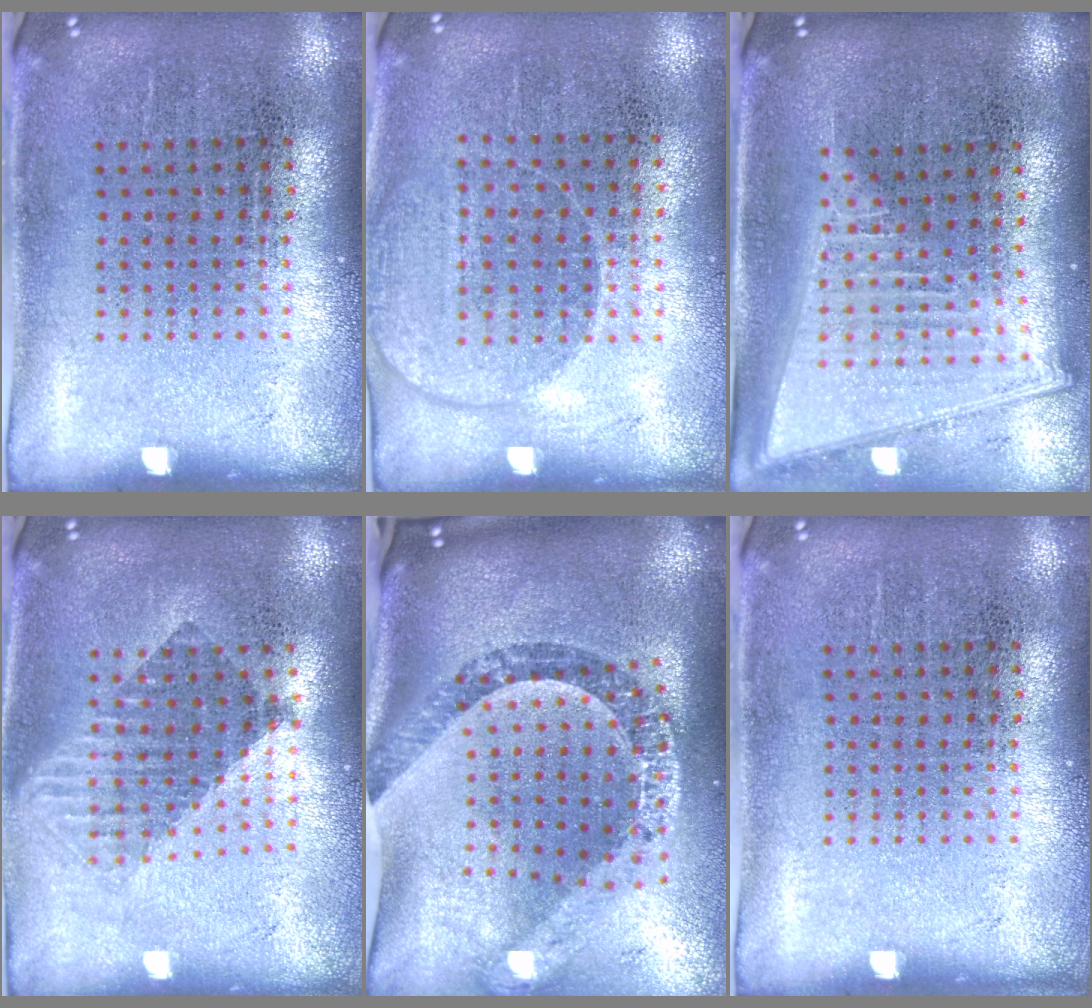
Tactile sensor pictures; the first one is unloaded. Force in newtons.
{"total": 1.4, "press": 1.3, "slide": 0.5}
{"total": 2.1, "press": 1.8, "slide": 1.1}
{"total": 1.6, "press": 1.3, "slide": 0.9}
{"total": 2.6, "press": 2.0, "slide": 1.6}
{"total": 0.0}